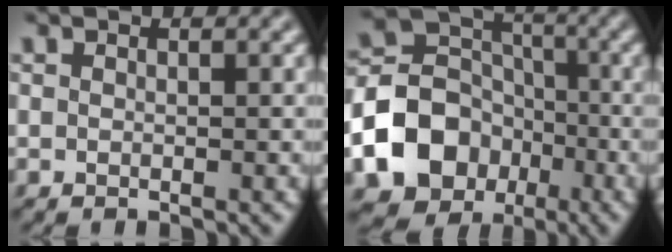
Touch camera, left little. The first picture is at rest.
{"total": 11.2, "force": [-4.3, 9.1, 4.8], "torque": [-0.101, -0.008, -0.095]}